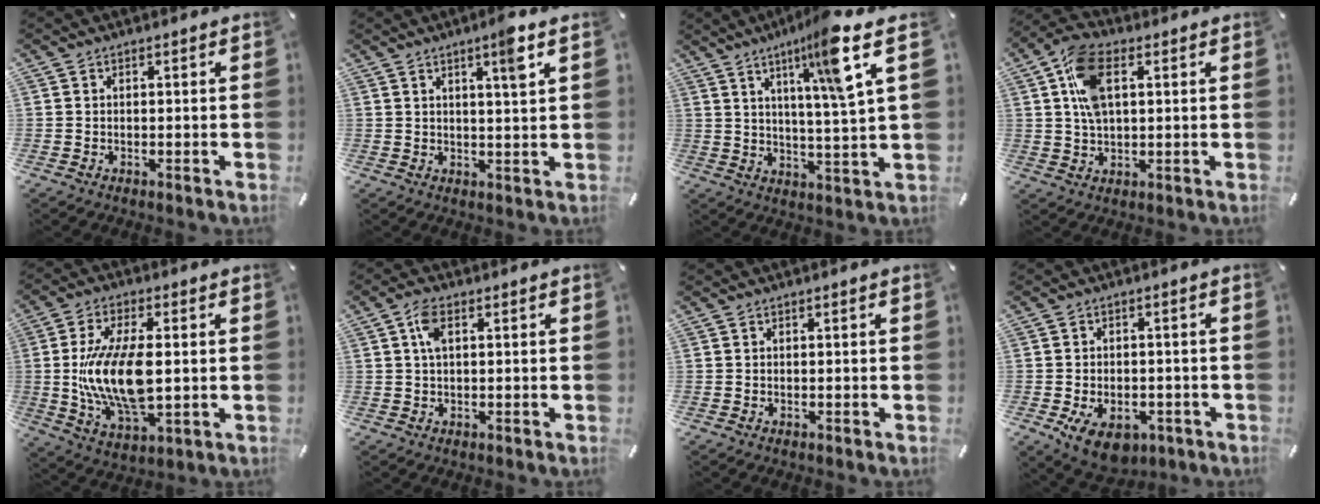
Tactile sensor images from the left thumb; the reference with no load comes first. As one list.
[{"total": 5.6, "force": [3.1, 0.1, 4.6], "torque": [-0.082, -0.007, 0.045]}, {"total": 13.3, "force": [7.6, -0.1, 10.9], "torque": [-0.185, -0.035, 0.112]}, {"total": 10.2, "force": [2.7, 5.9, 7.9], "torque": [-0.169, 0.003, 0.048]}, {"total": 16.2, "force": [0.3, 7.7, 14.3], "torque": [-0.303, -0.018, 0.002]}, {"total": 3.9, "force": [1.1, 1.8, 3.3], "torque": [-0.072, 0.009, 0.017]}, {"total": 0.0}, {"total": 7.9, "force": [-3.1, 5.3, 4.9], "torque": [-0.084, 0.012, -0.051]}]